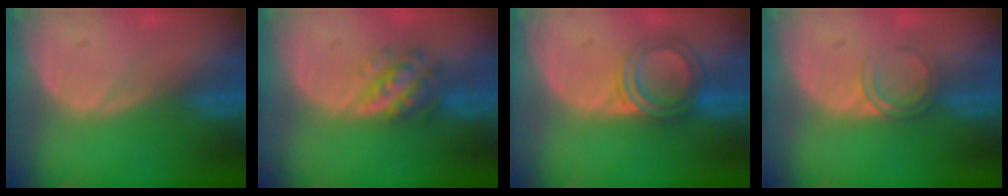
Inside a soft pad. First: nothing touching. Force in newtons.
{"total": 5.8, "press": 5.3, "slide": 2.4}
{"total": 5.3, "press": 5.2, "slide": 0.4}
{"total": 2.8, "press": 2.8, "slide": 0.2}